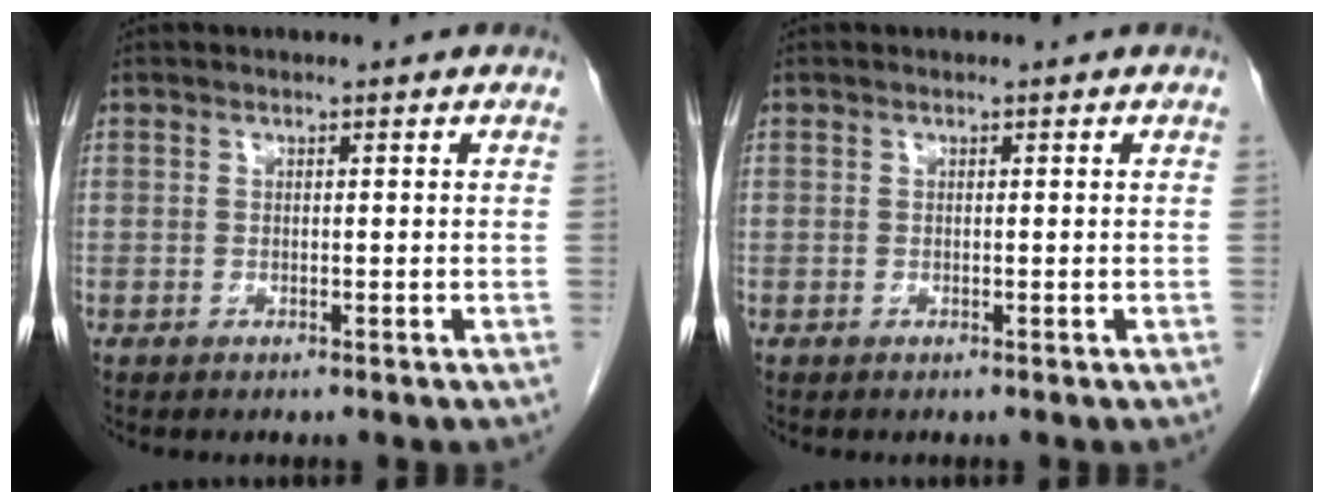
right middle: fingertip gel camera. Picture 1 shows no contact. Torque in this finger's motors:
{"motor_torque": [0.00, 0.00, 0.00, 0.00]}